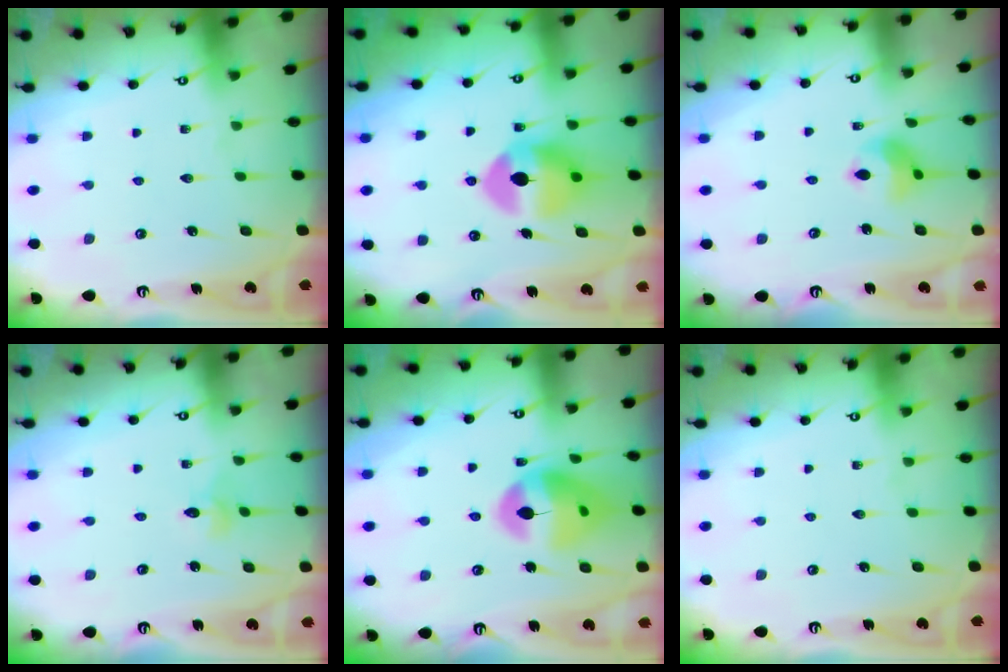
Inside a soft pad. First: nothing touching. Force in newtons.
{"total": 10.0, "press": 9.9, "slide": 1.7}
{"total": 7.8, "press": 7.7, "slide": 1.0}
{"total": 2.4, "press": 2.4, "slide": 0.3}
{"total": 14.3, "press": 14.2, "slide": 1.7}
{"total": 0.0}